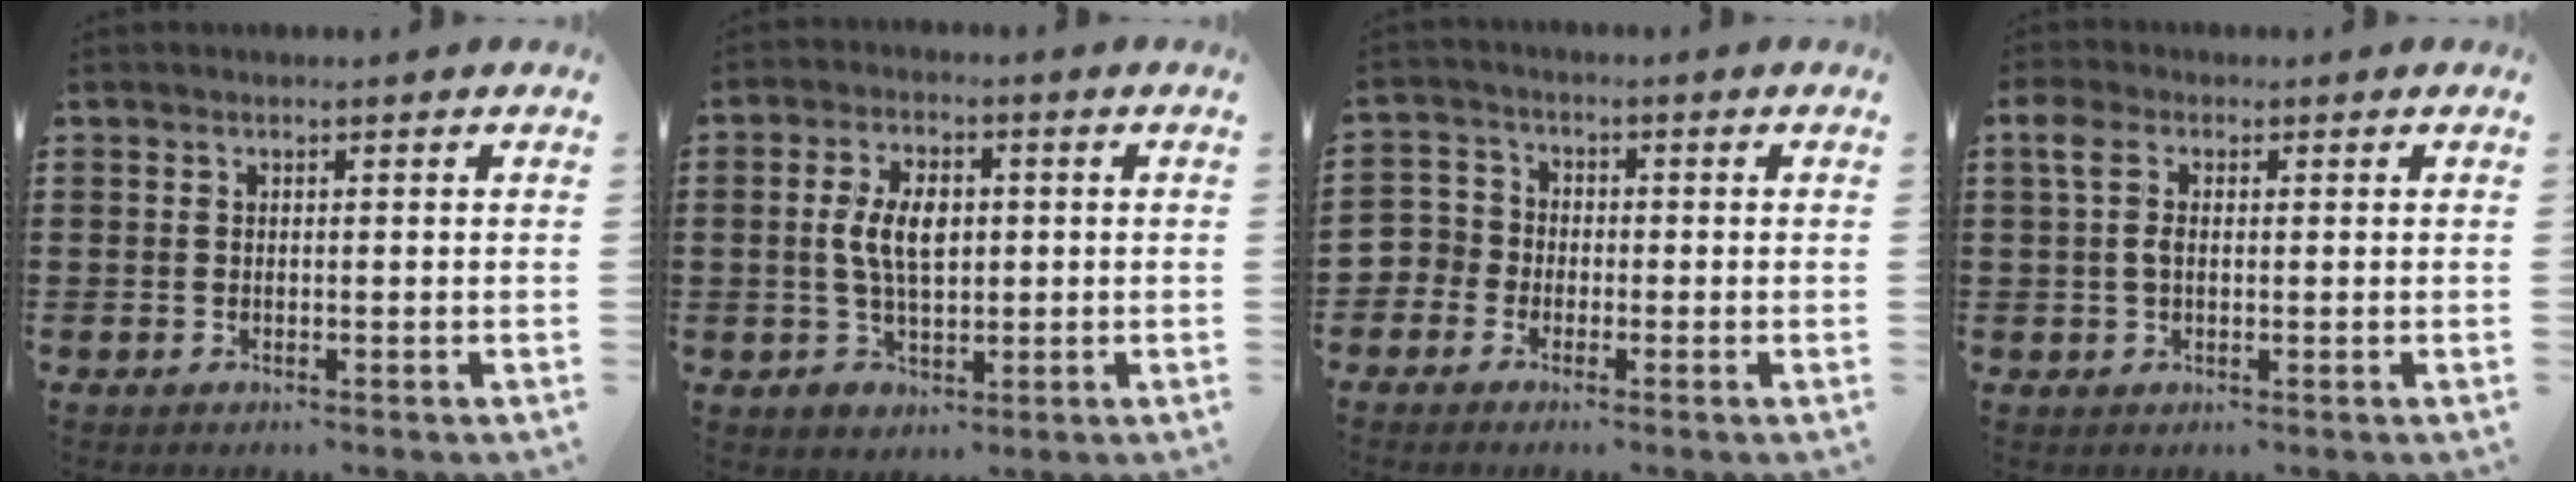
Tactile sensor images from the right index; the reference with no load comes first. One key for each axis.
{"total": 7.1, "fx": 0.4, "fy": 4.5, "fz": 5.5, "tx": -0.119, "ty": 0.007, "tz": 0.001}
{"total": 3.1, "fx": -1.5, "fy": 2.7, "fz": 0.4, "tx": -0.027, "ty": 0.003, "tz": -0.037}
{"total": 3.3, "fx": 0.5, "fy": 2.0, "fz": 2.5, "tx": -0.064, "ty": 0.009, "tz": 0.004}